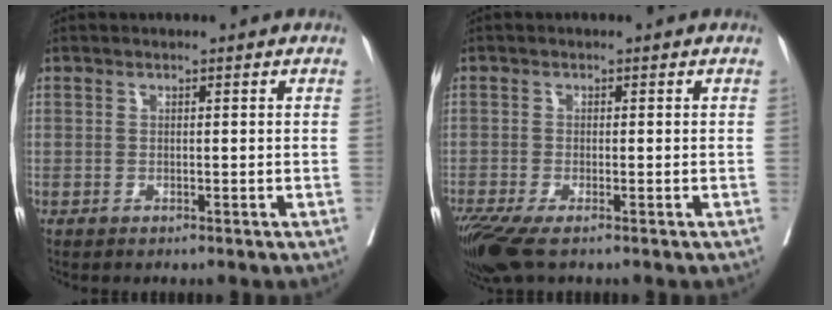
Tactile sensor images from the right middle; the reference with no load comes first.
{"total": 5.4, "force": [-3.7, 1.0, 3.8], "torque": [-0.071, -0.016, -0.070]}